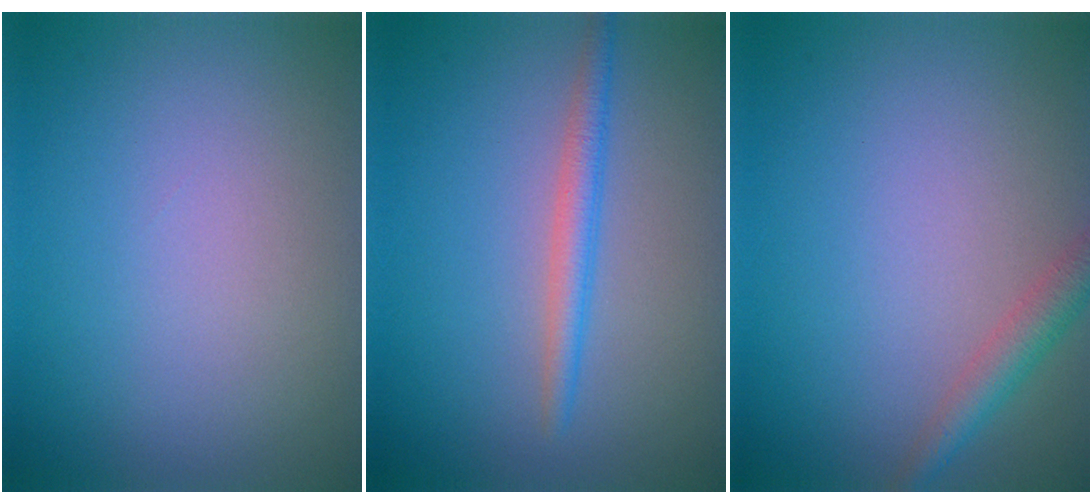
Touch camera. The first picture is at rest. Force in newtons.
{"total": 2.1, "press": 2.1, "slide": 0.1}
{"total": 2.4, "press": 2.4, "slide": 0.1}